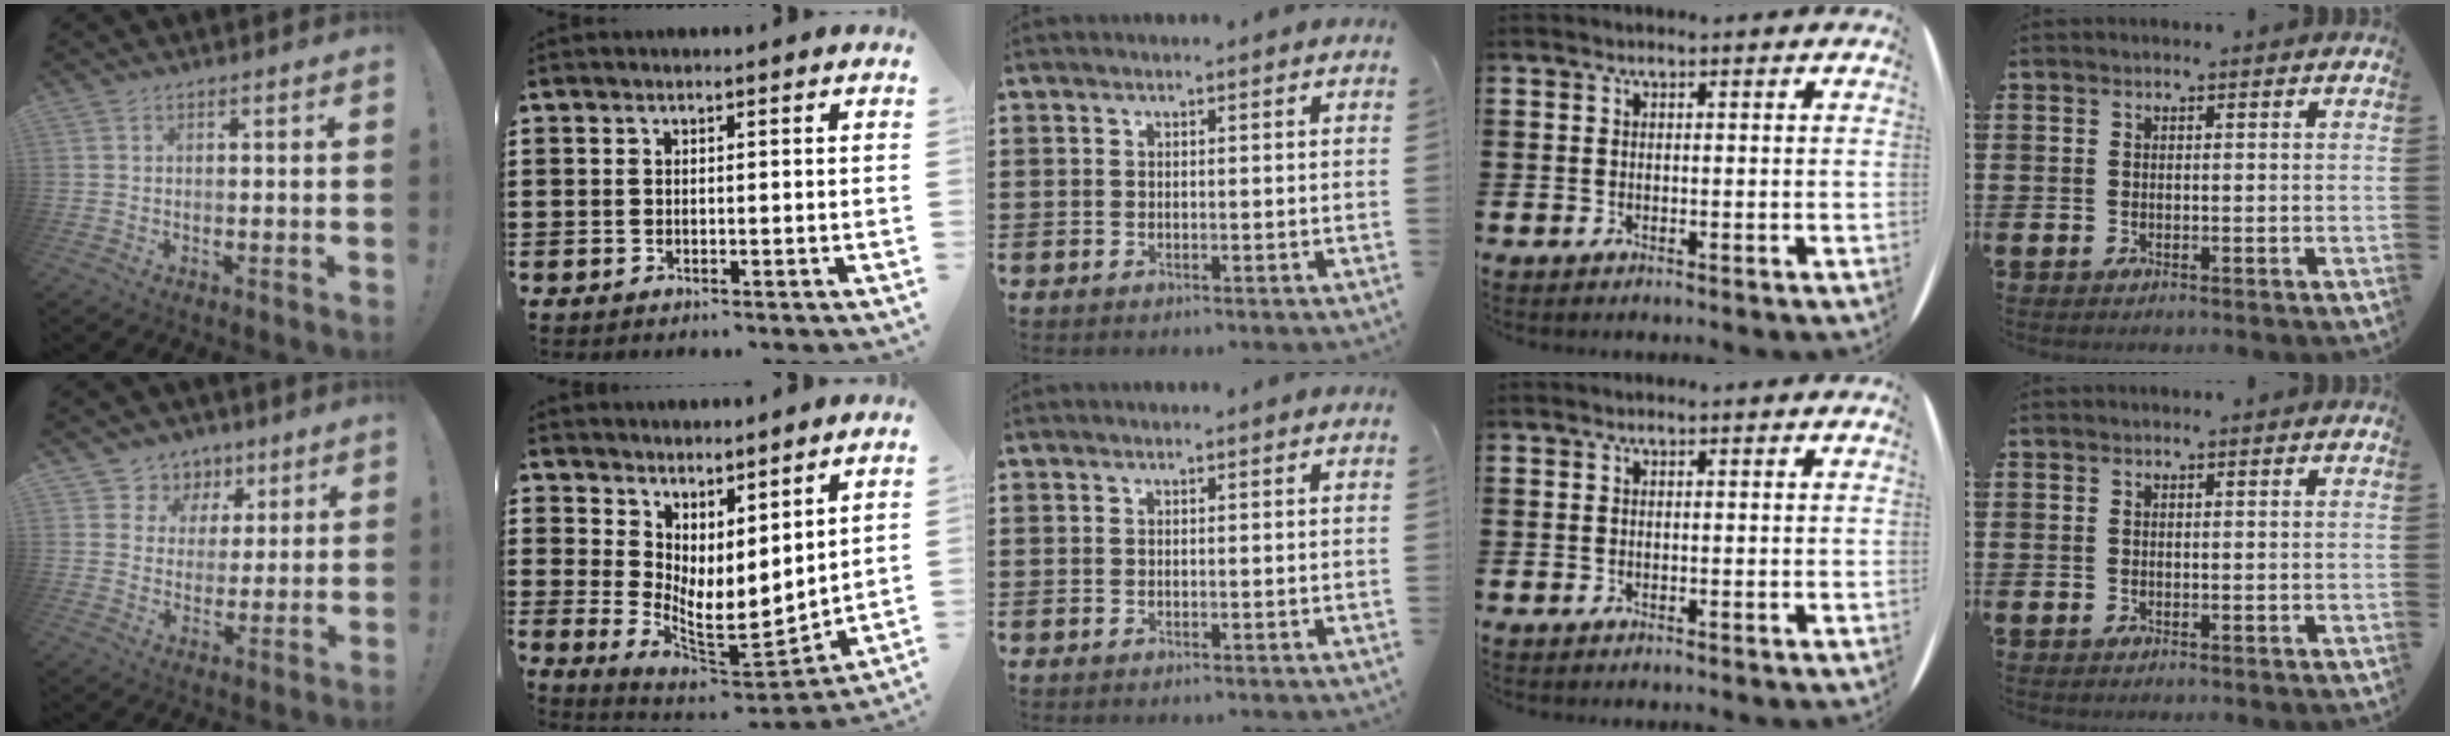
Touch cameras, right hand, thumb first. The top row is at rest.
{"thumb": {"total": 7.2, "force": [3.2, 6.4, 1.0], "torque": [-0.008, -0.030, 0.064]}, "index": {"total": 5.3, "force": [2.6, 2.6, 3.8], "torque": [-0.090, -0.035, 0.052]}}